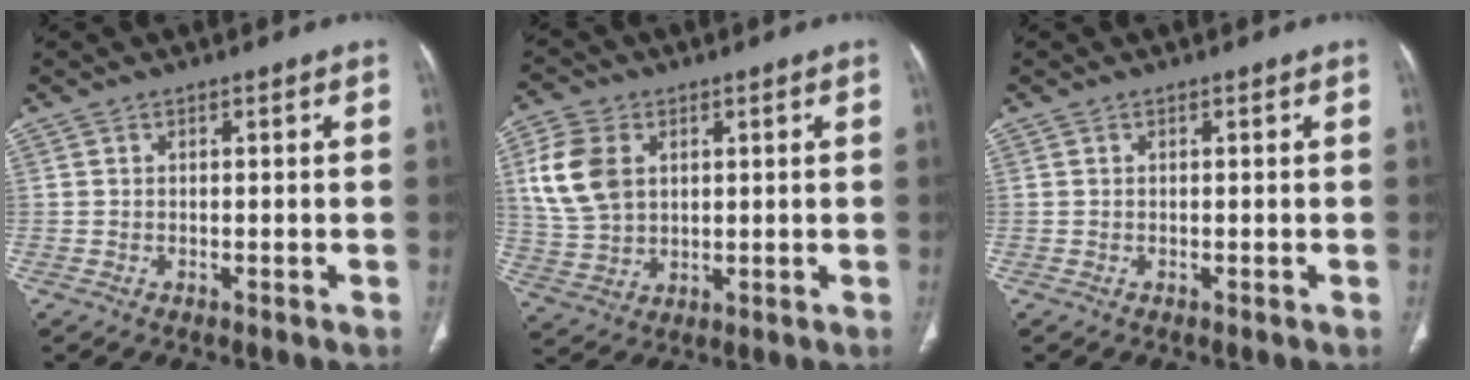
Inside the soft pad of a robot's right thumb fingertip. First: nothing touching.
{"total": 11.5, "force": [3.1, 8.3, 7.4], "torque": [-0.143, -0.004, 0.067]}
{"total": 0.0}